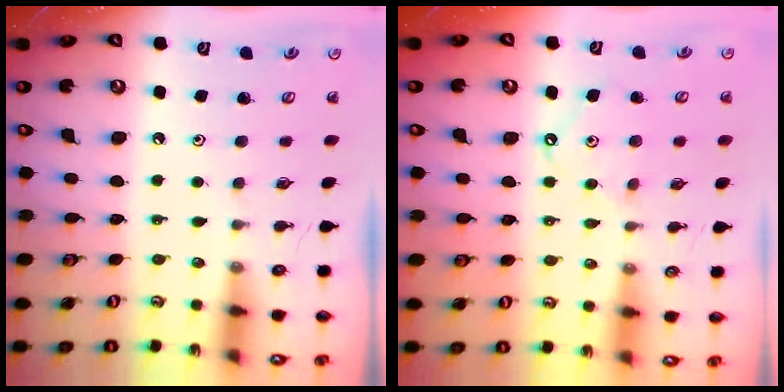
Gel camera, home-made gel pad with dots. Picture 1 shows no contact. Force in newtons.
{"total": 8.0, "press": 8.0, "slide": 0.8}